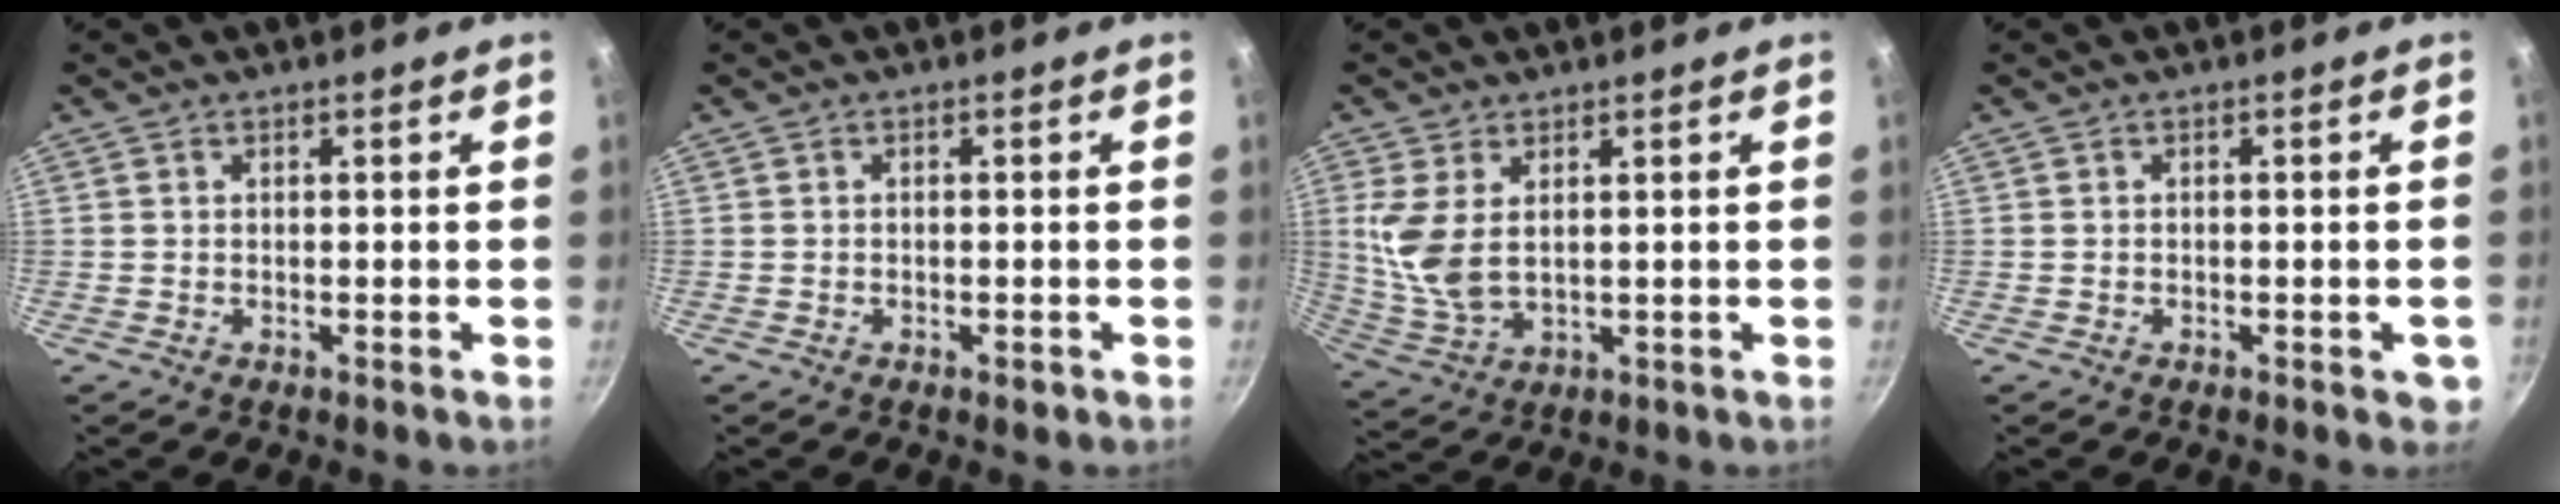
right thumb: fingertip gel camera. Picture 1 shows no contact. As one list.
[{"total": 1.2, "force": [-0.6, 0.6, 0.8], "torque": [-0.015, 0.003, -0.007]}, {"total": 8.4, "force": [2.1, 4.5, 6.8], "torque": [-0.146, -0.014, 0.057]}, {"total": 2.9, "force": [-1.1, 1.4, 2.3], "torque": [-0.019, 0.004, -0.013]}]